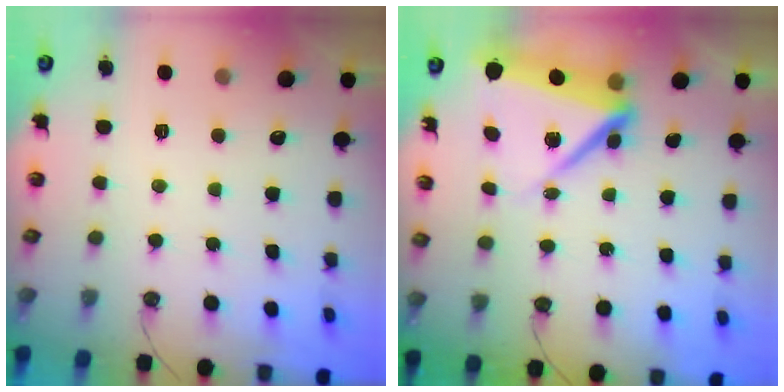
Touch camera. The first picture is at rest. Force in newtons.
{"total": 12.0, "press": 11.9, "slide": 1.6}